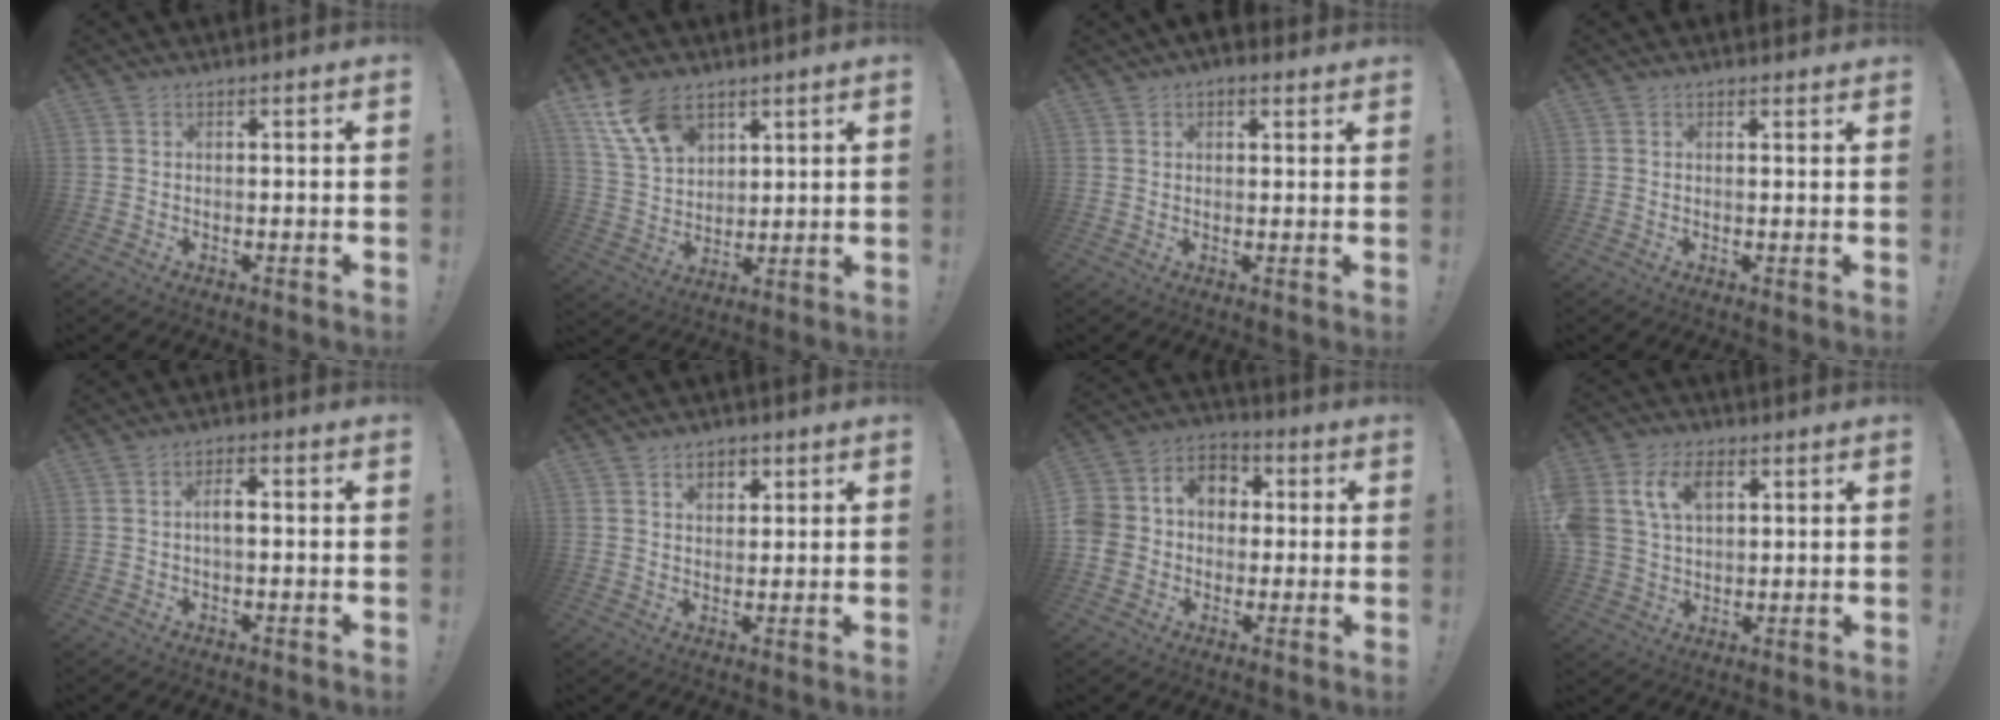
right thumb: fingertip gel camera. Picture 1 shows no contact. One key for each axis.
{"total": 13.1, "fx": 7.8, "fy": 8.1, "fz": 6.8, "tx": -0.129, "ty": -0.029, "tz": 0.156}
{"total": 3.1, "fx": 2.1, "fy": 2.1, "fz": 0.9, "tx": -0.007, "ty": -0.006, "tz": 0.036}
{"total": 1.1, "fx": 0.9, "fy": 0.6, "fz": -0.1, "tx": 0.018, "ty": -0.005, "tz": 0.015}
{"total": 3.8, "fx": -0.2, "fy": 1.5, "fz": 3.5, "tx": -0.061, "ty": 0.010, "tz": -0.007}
{"total": 4.7, "fx": 2.2, "fy": 3.4, "fz": 2.4, "tx": -0.032, "ty": -0.002, "tz": 0.037}
{"total": 10.5, "fx": 0.0, "fy": 9.6, "fz": 4.1, "tx": -0.077, "ty": 0.013, "tz": 0.009}
{"total": 12.4, "fx": 4.4, "fy": 9.0, "fz": 7.3, "tx": -0.154, "ty": -0.002, "tz": 0.086}